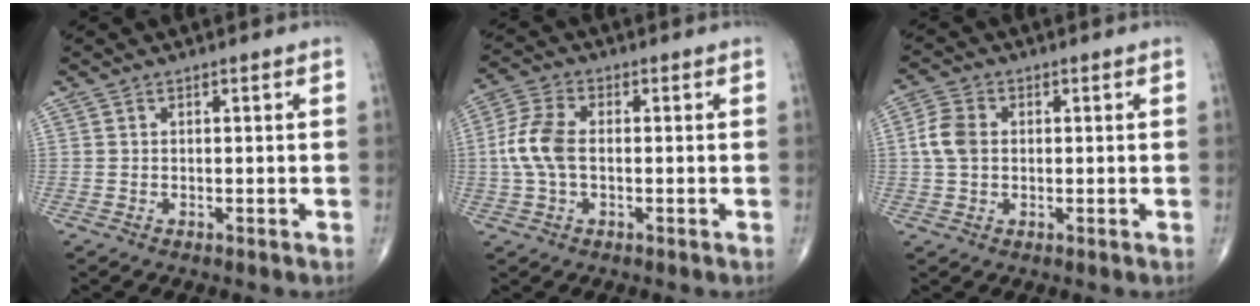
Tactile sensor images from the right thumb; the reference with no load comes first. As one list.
[{"total": 7.6, "force": [-0.2, 4.4, 6.3], "torque": [-0.147, 0.017, -0.010]}, {"total": 5.2, "force": [0.4, 3.8, 3.5], "torque": [-0.075, 0.009, 0.002]}]